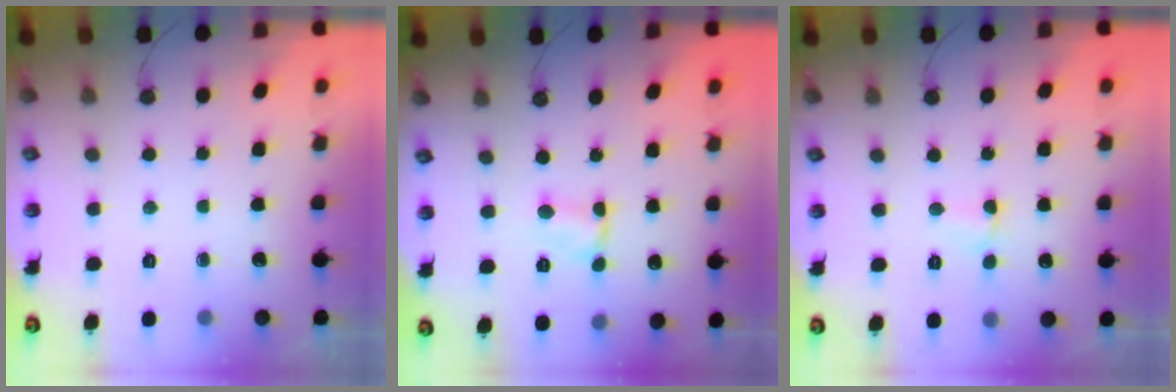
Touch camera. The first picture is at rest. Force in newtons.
{"total": 1.7, "press": 1.6, "slide": 0.2}
{"total": 2.7, "press": 2.6, "slide": 0.7}